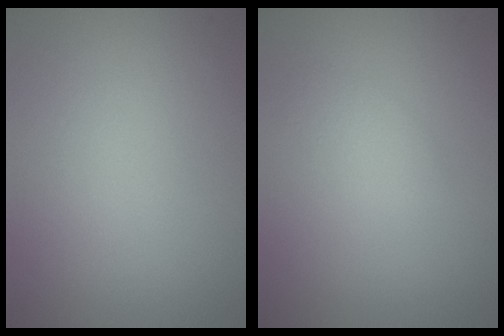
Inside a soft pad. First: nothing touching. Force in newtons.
{"total": 1.2, "press": 1.2, "slide": 0.0}